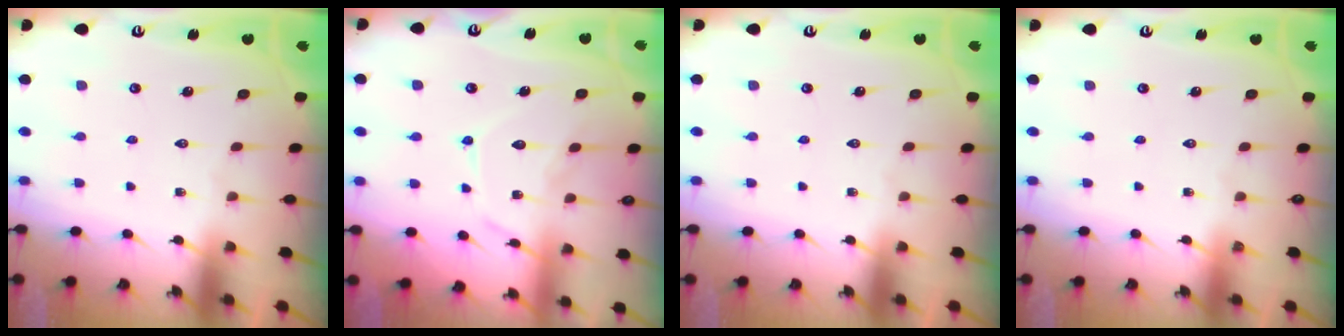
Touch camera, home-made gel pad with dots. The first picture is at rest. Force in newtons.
{"total": 11.9, "press": 11.8, "slide": 0.9}
{"total": 0.0}
{"total": 0.0}